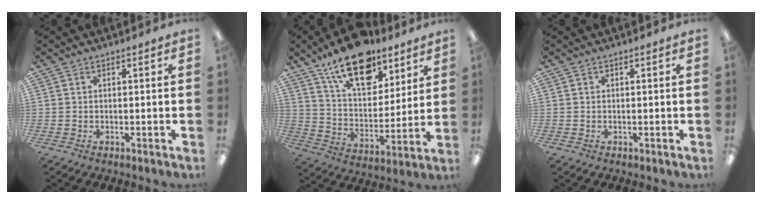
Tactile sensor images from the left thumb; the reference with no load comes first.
{"total": 19.2, "force": [13.3, 9.2, 10.4], "torque": [-0.174, -0.067, 0.233]}
{"total": 0.0}